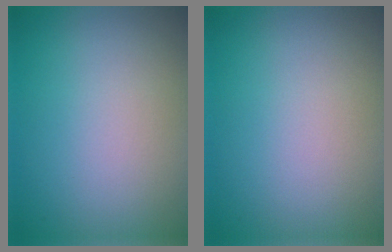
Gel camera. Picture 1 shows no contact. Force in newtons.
{"total": 0.0}